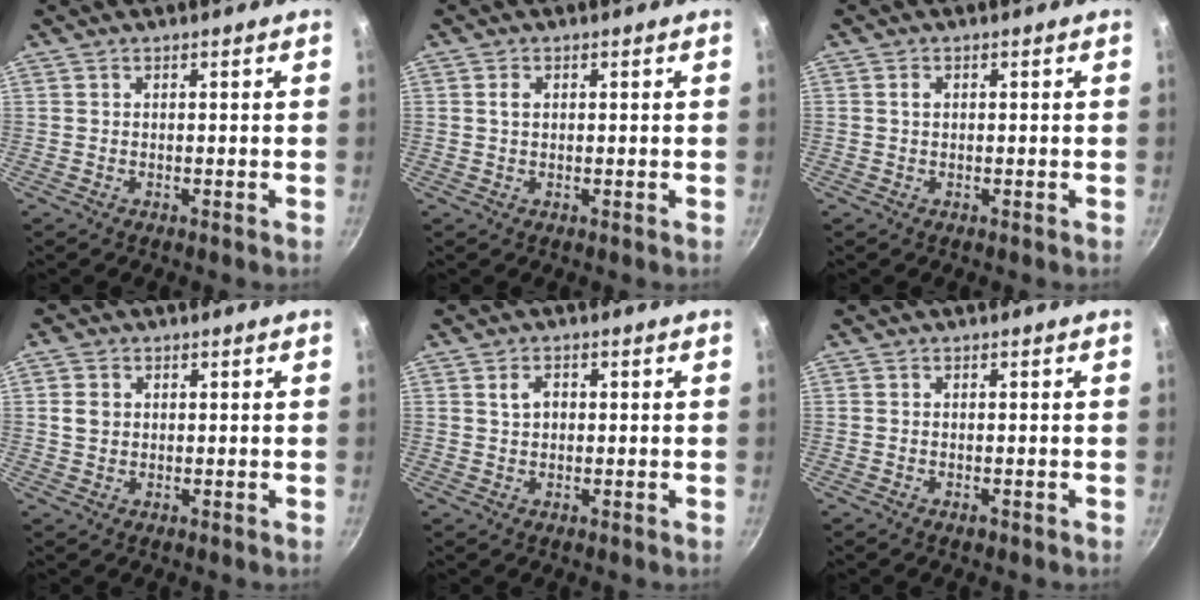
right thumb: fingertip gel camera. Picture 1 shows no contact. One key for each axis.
{"total": 1.4, "fx": 0.3, "fy": 1.0, "fz": 0.9, "tx": -0.016, "ty": 0.003, "tz": 0.006}
{"total": 1.0, "fx": 0.1, "fy": 0.9, "fz": 0.5, "tx": -0.004, "ty": 0.003, "tz": 0.002}
{"total": 3.0, "fx": 0.6, "fy": 2.4, "fz": 1.7, "tx": -0.025, "ty": 0.002, "tz": 0.009}
{"total": 2.6, "fx": 0.5, "fy": 1.9, "fz": 1.7, "tx": -0.022, "ty": 0.006, "tz": 0.009}
{"total": 0.9, "fx": -0.5, "fy": 0.3, "fz": 0.6, "tx": -0.009, "ty": 0.002, "tz": -0.006}